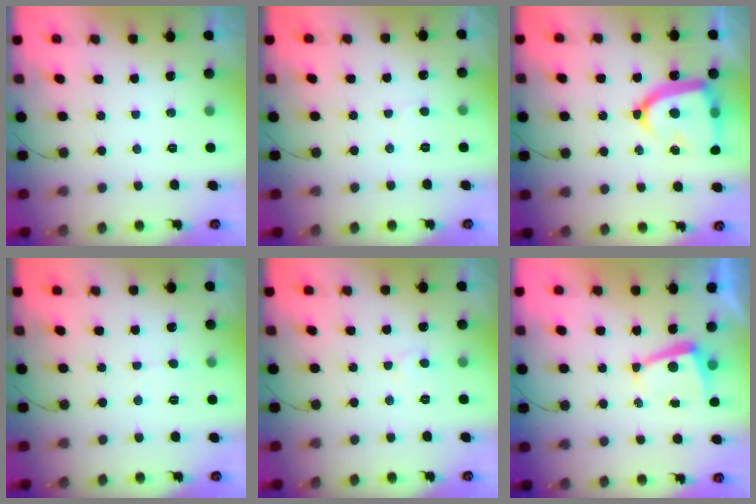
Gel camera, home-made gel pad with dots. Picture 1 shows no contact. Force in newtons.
{"total": 2.6, "press": 2.6, "slide": 0.2}
{"total": 18.1, "press": 18.0, "slide": 1.8}
{"total": 2.9, "press": 2.9, "slide": 0.3}
{"total": 3.8, "press": 3.8, "slide": 0.5}
{"total": 4.7, "press": 4.6, "slide": 0.7}